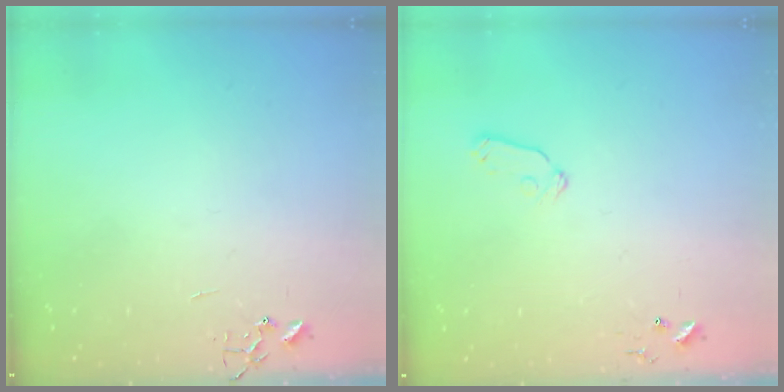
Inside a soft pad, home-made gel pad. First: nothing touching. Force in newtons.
{"total": 6.8, "press": 6.7, "slide": 0.8}